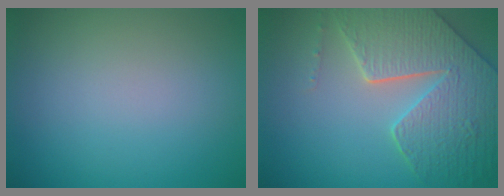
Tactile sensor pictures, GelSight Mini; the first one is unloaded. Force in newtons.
{"total": 8.0, "press": 6.3, "slide": 5.0}